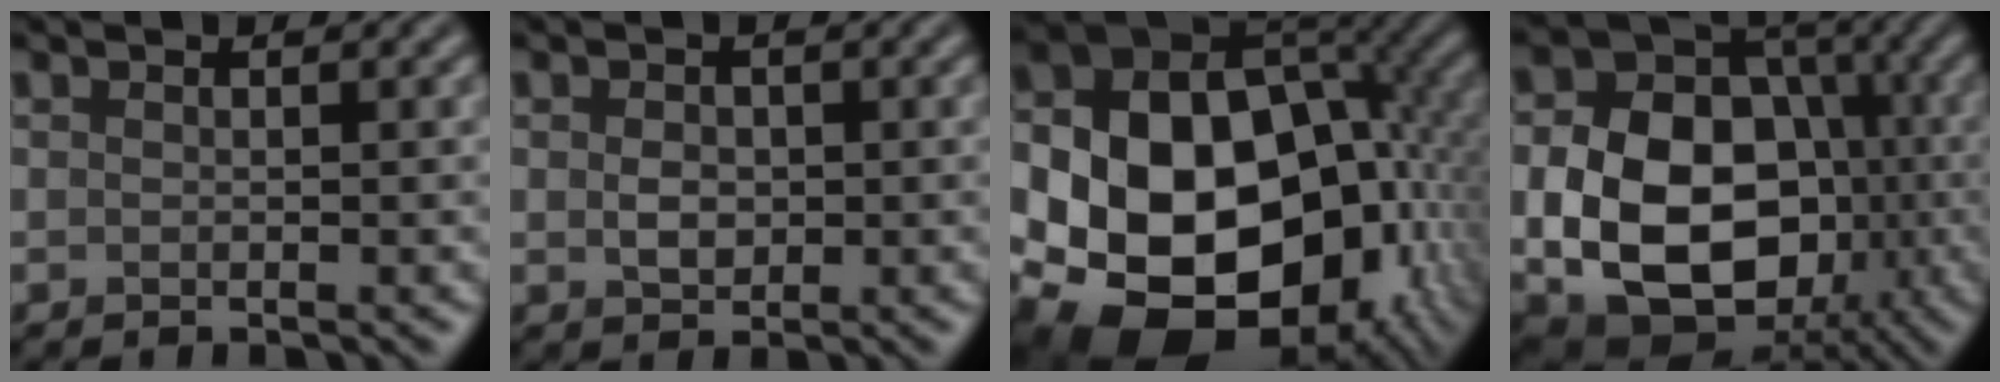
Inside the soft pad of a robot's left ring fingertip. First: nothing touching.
{"total": 1.9, "force": [0.1, 1.4, 1.2], "torque": [-0.023, -0.003, 0.001]}
{"total": 22.3, "force": [-5.5, 16.9, 13.4], "torque": [-0.225, -0.015, -0.095]}
{"total": 13.2, "force": [-2.4, 9.7, 8.6], "torque": [-0.148, -0.021, -0.045]}